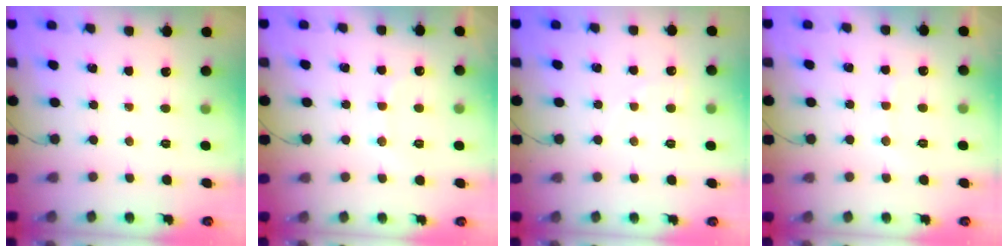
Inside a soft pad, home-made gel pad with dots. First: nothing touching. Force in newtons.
{"total": 9.3, "press": 9.3, "slide": 0.7}
{"total": 3.3, "press": 3.1, "slide": 1.0}
{"total": 7.8, "press": 7.7, "slide": 1.2}